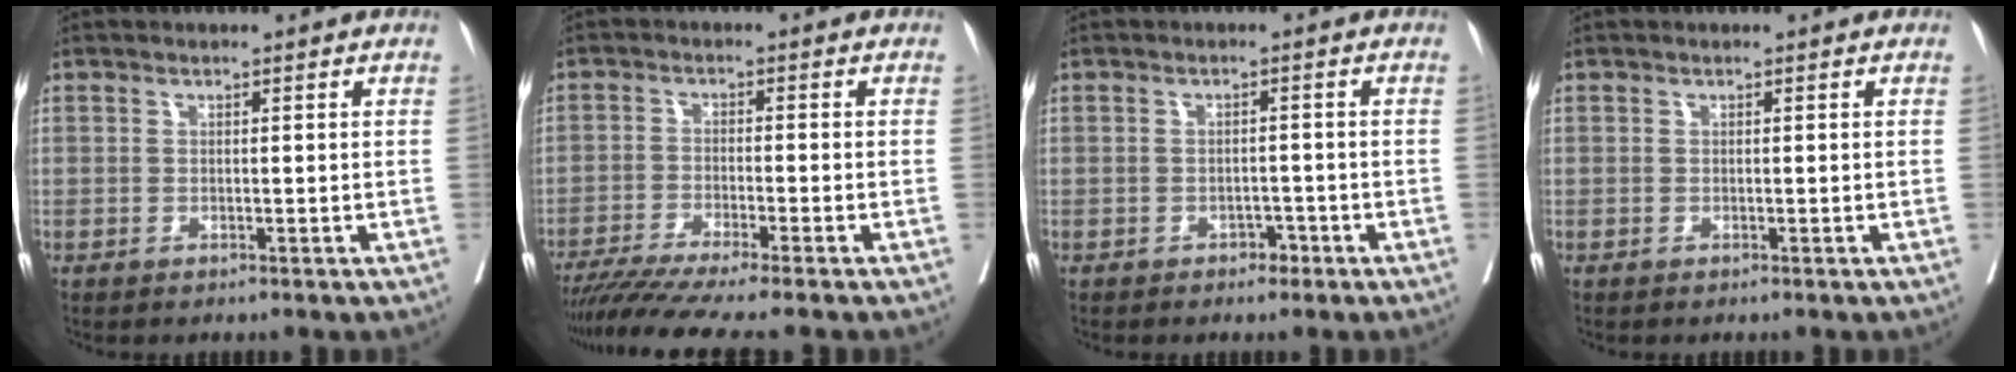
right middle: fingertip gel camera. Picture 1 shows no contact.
{"total": 10.7, "force": [-9.0, -1.1, 5.6], "torque": [-0.071, -0.026, -0.143]}
{"total": 1.8, "force": [-1.2, 1.1, 0.9], "torque": [-0.010, 0.004, -0.016]}
{"total": 0.0}